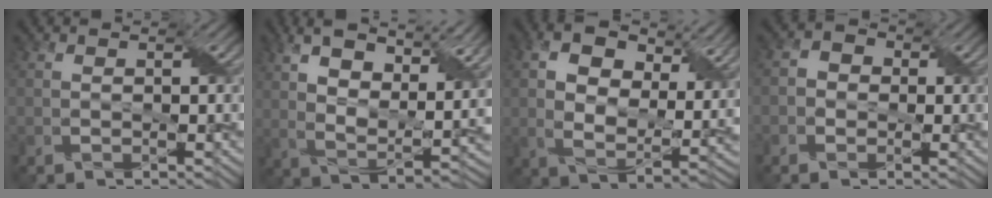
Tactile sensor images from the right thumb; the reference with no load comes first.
{"total": 13.9, "force": [7.0, 5.4, 10.8], "torque": [-0.202, 0.010, 0.112]}
{"total": 12.0, "force": [4.8, 6.8, 8.6], "torque": [-0.169, -0.006, 0.081]}
{"total": 2.5, "force": [-0.5, 2.3, 0.8], "torque": [-0.014, 0.007, -0.016]}